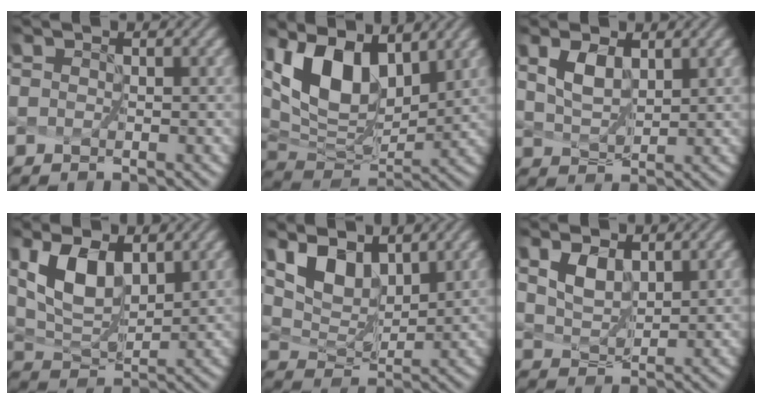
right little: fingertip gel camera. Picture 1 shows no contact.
{"total": 9.6, "force": [4.8, 4.8, 6.8], "torque": [-0.141, 0.007, 0.092]}
{"total": 1.5, "force": [1.0, 0.3, 1.0], "torque": [-0.028, -0.006, 0.035]}
{"total": 4.4, "force": [2.2, 1.8, 3.3], "torque": [-0.069, -0.010, 0.052]}
{"total": 5.0, "force": [4.0, 1.6, 2.5], "torque": [-0.062, 0.000, 0.074]}
{"total": 1.3, "force": [1.1, 0.3, 0.7], "torque": [-0.024, -0.009, 0.034]}